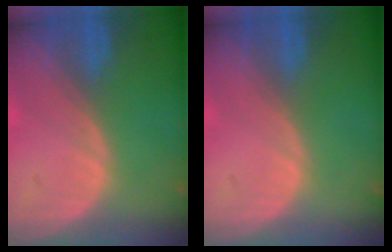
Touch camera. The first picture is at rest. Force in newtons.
{"total": 0.0}